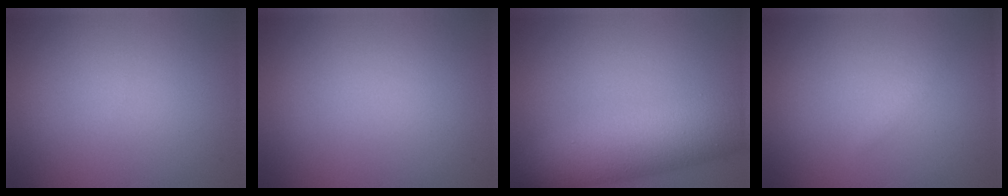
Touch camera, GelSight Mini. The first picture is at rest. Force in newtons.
{"total": 0.0}
{"total": 7.4, "press": 7.4, "slide": 0.2}
{"total": 0.5, "press": 0.5, "slide": 0.0}